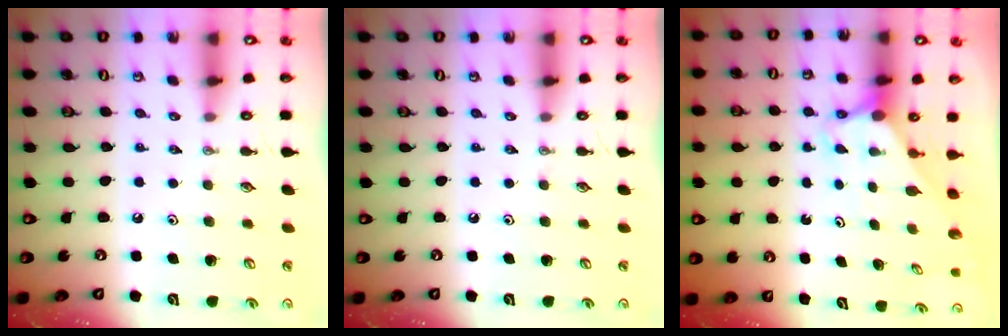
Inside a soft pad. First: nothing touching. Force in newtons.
{"total": 0.0}
{"total": 2.7, "press": 2.7, "slide": 0.2}